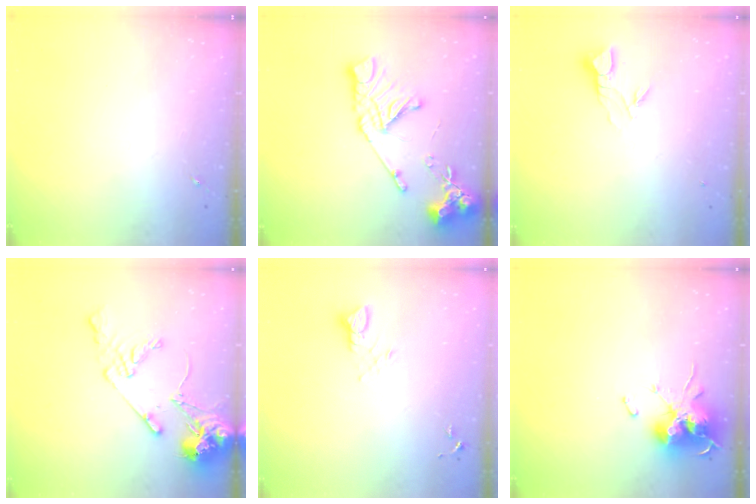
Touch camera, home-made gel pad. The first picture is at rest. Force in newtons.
{"total": 16.4, "press": 16.3, "slide": 1.9}
{"total": 3.7, "press": 3.7, "slide": 0.2}
{"total": 13.7, "press": 13.5, "slide": 2.3}
{"total": 4.1, "press": 4.1, "slide": 0.4}
{"total": 15.7, "press": 15.7, "slide": 0.1}